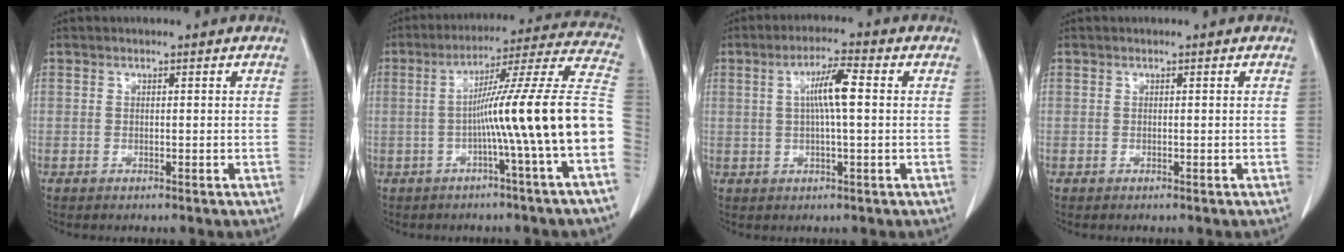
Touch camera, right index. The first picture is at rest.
{"total": 17.6, "force": [-3.7, -2.2, 17.1], "torque": [-0.245, 0.022, -0.067]}
{"total": 5.9, "force": [0.9, 0.3, 5.8], "torque": [-0.105, 0.008, 0.014]}
{"total": 0.0}